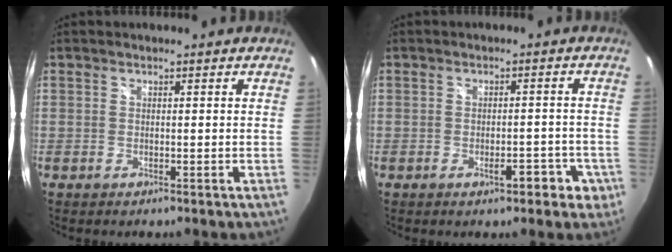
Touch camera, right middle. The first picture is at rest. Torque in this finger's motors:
{"motor_torque": [0.13, -0.18, 0.18, 0.00]}